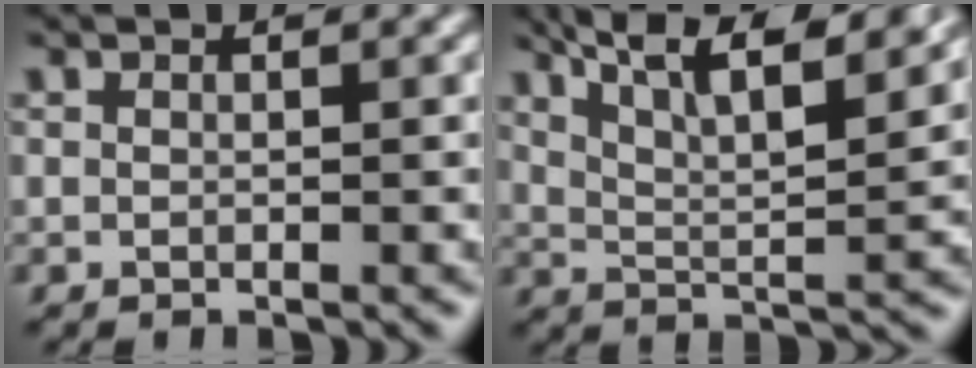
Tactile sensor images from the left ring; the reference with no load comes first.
{"total": 11.7, "force": [7.8, 3.6, 7.9], "torque": [-0.145, 0.032, 0.101]}